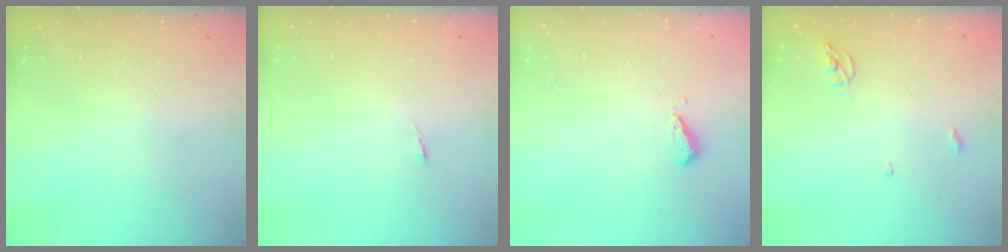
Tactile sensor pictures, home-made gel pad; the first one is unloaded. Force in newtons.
{"total": 2.7, "press": 2.7, "slide": 0.4}
{"total": 5.0, "press": 4.8, "slide": 1.3}
{"total": 3.6, "press": 3.6, "slide": 0.3}